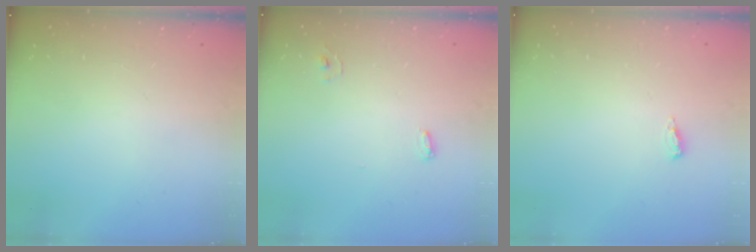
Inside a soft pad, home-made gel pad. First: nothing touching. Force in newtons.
{"total": 4.4, "press": 3.9, "slide": 2.1}
{"total": 2.7, "press": 2.5, "slide": 1.0}